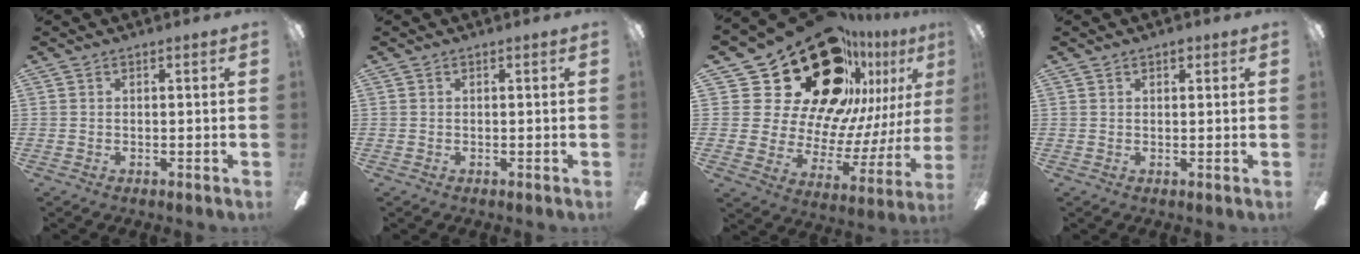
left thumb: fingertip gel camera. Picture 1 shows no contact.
{"total": 0.0}
{"total": 34.0, "force": [20.8, 18.2, 19.8], "torque": [-0.324, -0.157, 0.408]}
{"total": 1.4, "force": [0.9, 0.8, 0.7], "torque": [0.003, -0.004, 0.012]}